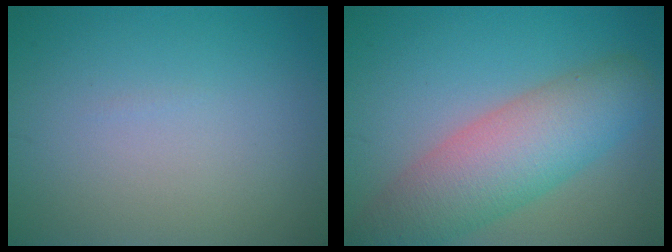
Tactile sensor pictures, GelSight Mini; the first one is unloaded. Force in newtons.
{"total": 8.0, "press": 8.0, "slide": 0.3}